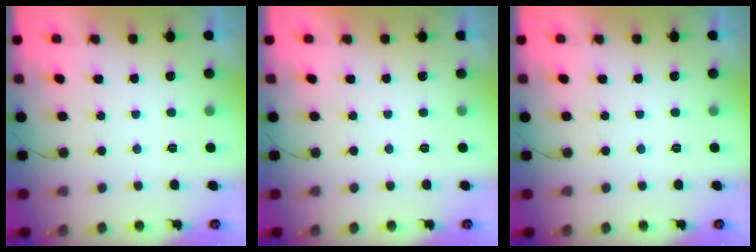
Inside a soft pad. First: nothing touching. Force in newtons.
{"total": 1.7, "press": 1.6, "slide": 0.0}
{"total": 0.0}